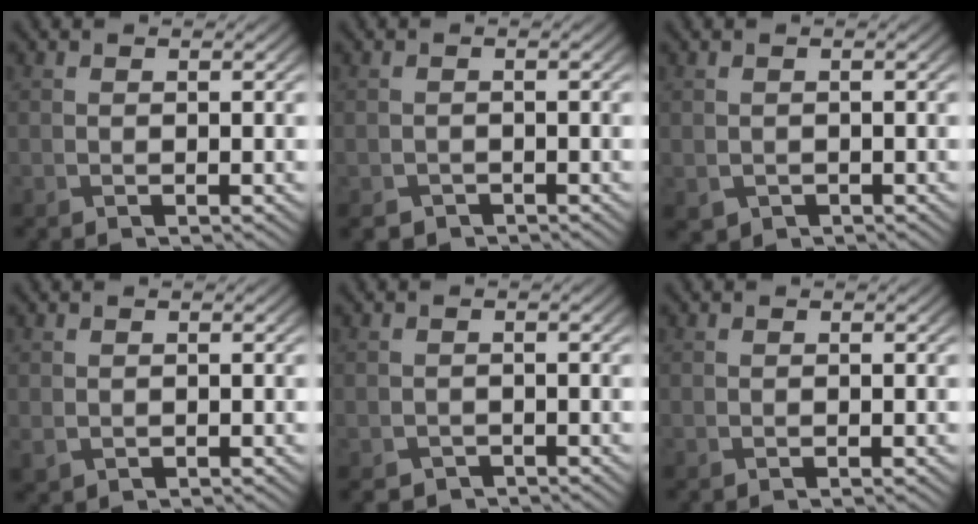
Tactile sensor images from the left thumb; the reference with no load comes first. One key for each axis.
{"total": 1.5, "fx": -1.2, "fy": 0.9, "fz": 0.1, "tx": 0.000, "ty": -0.003, "tz": -0.026}
{"total": 1.1, "fx": -0.4, "fy": 1.0, "fz": 0.3, "tx": -0.011, "ty": -0.011, "tz": -0.006}
{"total": 0.8, "fx": 0.1, "fy": 0.7, "fz": 0.4, "tx": -0.014, "ty": -0.005, "tz": 0.006}
{"total": 1.5, "fx": -1.2, "fy": 0.8, "fz": 0.1, "tx": 0.000, "ty": -0.003, "tz": -0.025}
{"total": 0.0}